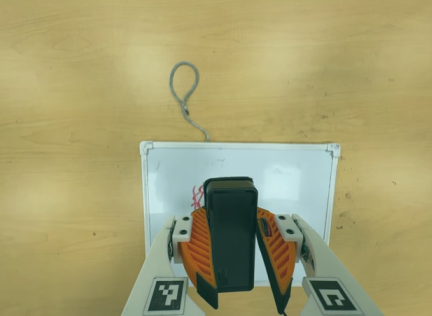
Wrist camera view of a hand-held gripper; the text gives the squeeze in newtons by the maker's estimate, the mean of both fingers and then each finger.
{"total": 9.6, "left": 9.7, "right": 9.5}